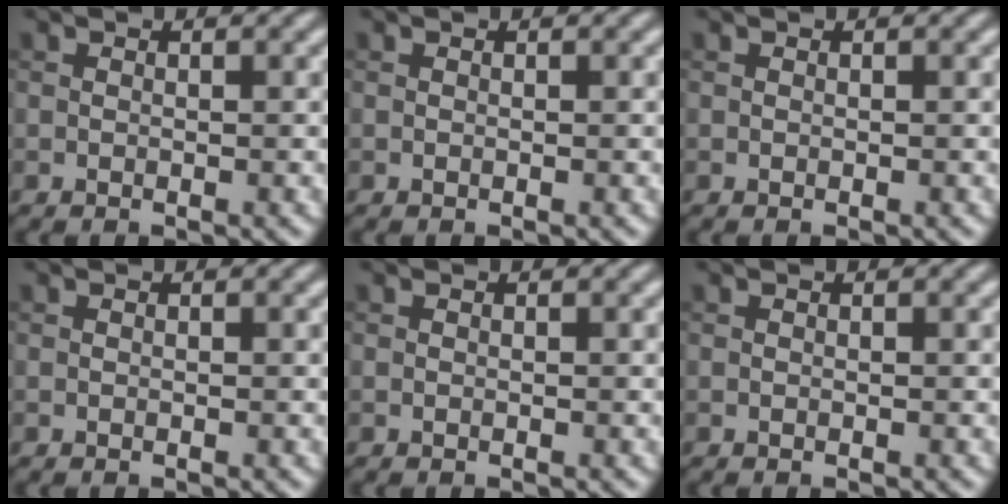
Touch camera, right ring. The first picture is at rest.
{"total": 0.0}
{"total": 0.0}
{"total": 0.0}
{"total": 0.0}
{"total": 0.0}